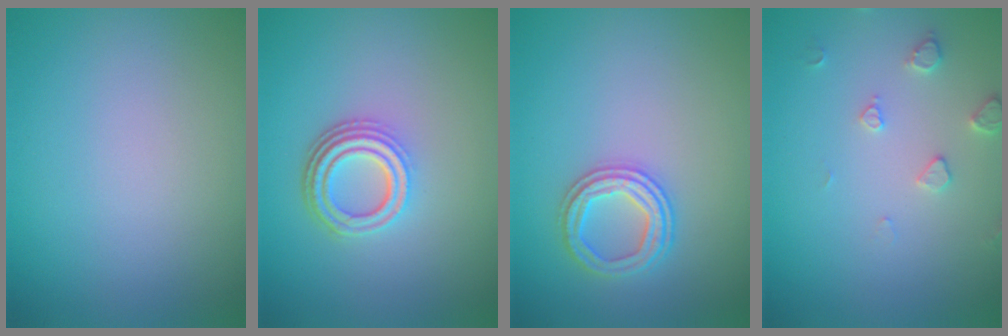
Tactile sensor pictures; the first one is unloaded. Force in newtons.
{"total": 4.0, "press": 3.0, "slide": 2.6}
{"total": 2.6, "press": 2.6, "slide": 0.1}
{"total": 1.9, "press": 1.8, "slide": 0.3}